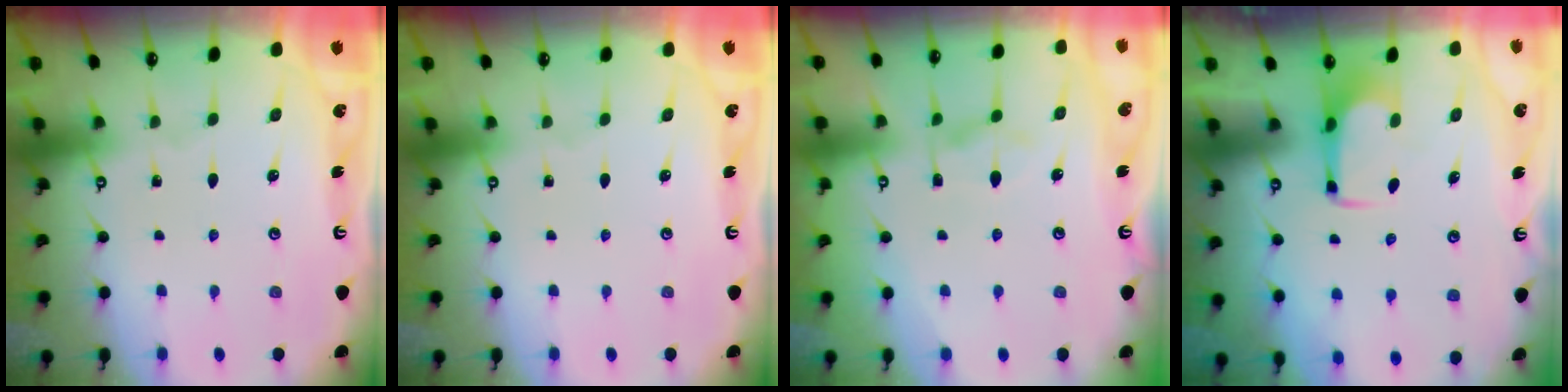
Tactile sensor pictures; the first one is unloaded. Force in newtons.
{"total": 0.0}
{"total": 2.3, "press": 2.0, "slide": 1.2}
{"total": 2.0, "press": 2.0, "slide": 0.4}